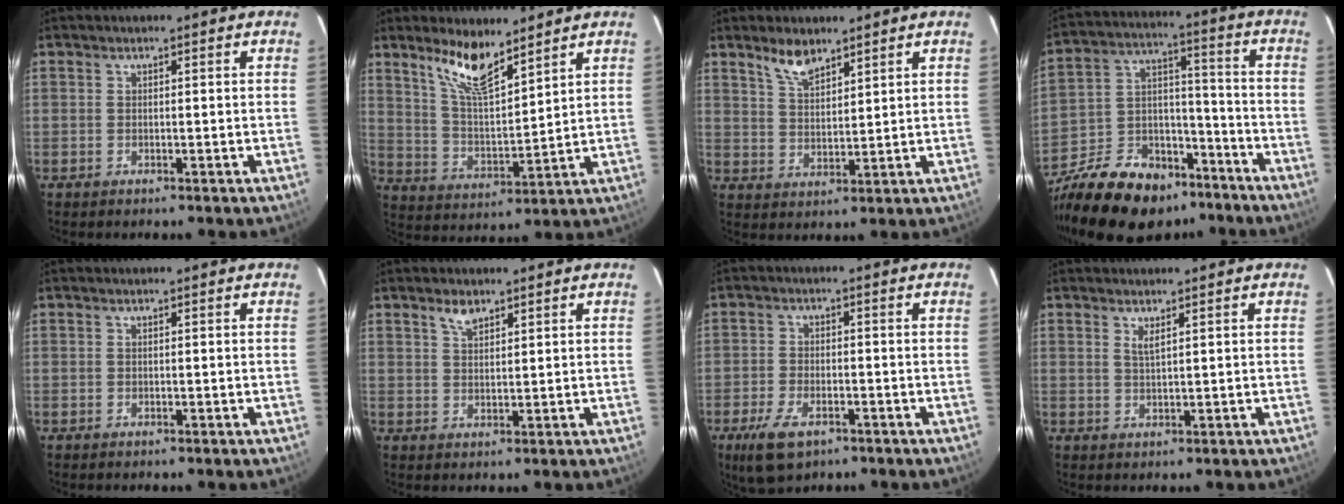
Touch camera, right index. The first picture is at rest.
{"total": 10.1, "force": [7.6, 2.5, 6.2], "torque": [-0.114, -0.001, 0.152]}
{"total": 5.5, "force": [4.3, 2.0, 2.8], "torque": [-0.049, 0.002, 0.085]}
{"total": 24.1, "force": [-17.4, 12.9, 10.8], "torque": [-0.240, 0.034, -0.263]}
{"total": 0.0}
{"total": 2.9, "force": [2.1, 1.3, 1.5], "torque": [-0.026, 0.006, 0.040]}
{"total": 8.1, "force": [-4.8, 4.0, 5.1], "torque": [-0.128, -0.015, -0.085]}
{"total": 1.6, "force": [1.0, 0.1, 1.3], "torque": [-0.023, -0.002, 0.017]}